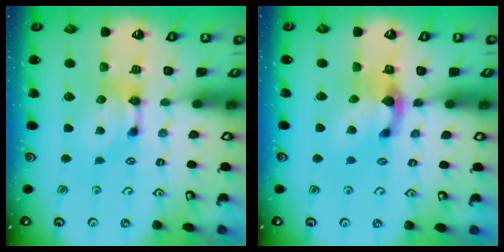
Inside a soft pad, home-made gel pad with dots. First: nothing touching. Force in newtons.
{"total": 2.8, "press": 2.2, "slide": 1.7}